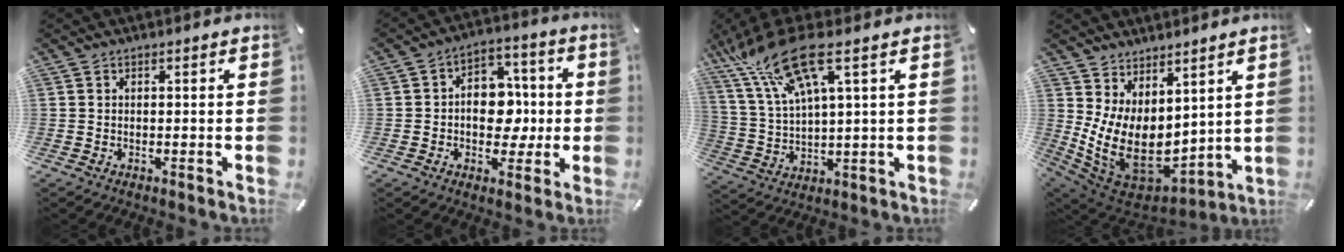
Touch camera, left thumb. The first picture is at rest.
{"total": 10.6, "force": [-1.1, 8.4, 6.4], "torque": [-0.097, 0.017, -0.015]}
{"total": 17.1, "force": [9.8, 5.0, 13.1], "torque": [-0.291, -0.035, 0.167]}
{"total": 13.6, "force": [0.9, 9.7, 9.5], "torque": [-0.189, -0.042, 0.032]}